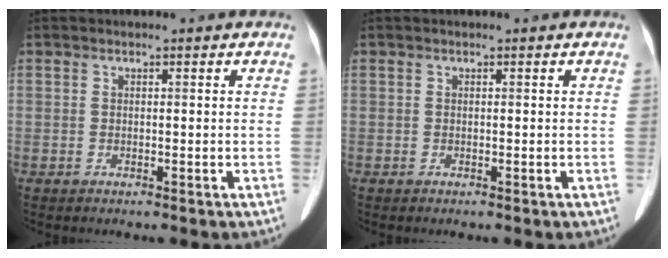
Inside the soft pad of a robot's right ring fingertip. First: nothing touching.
{"total": 0.0}